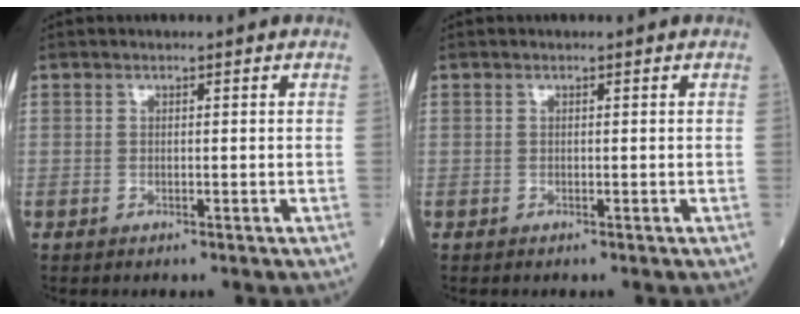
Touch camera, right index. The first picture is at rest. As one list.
[{"total": 0.0}]